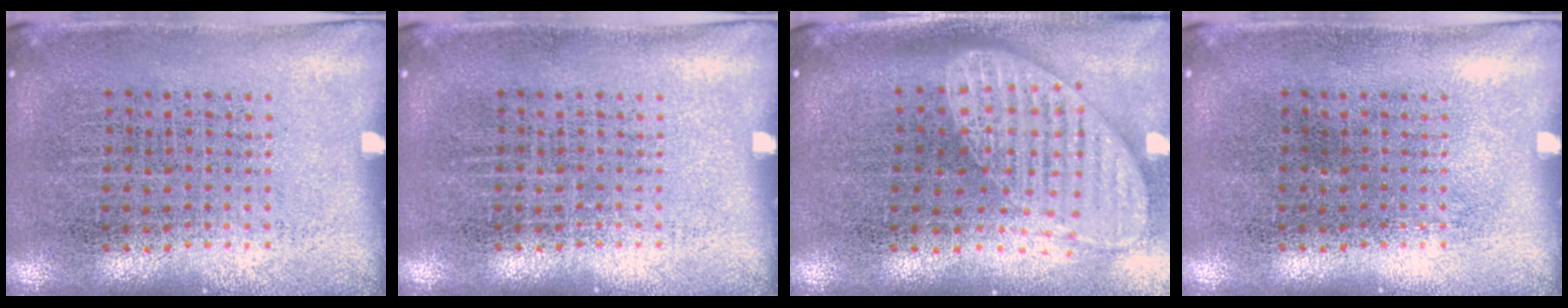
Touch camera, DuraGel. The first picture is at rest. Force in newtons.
{"total": 0.0}
{"total": 2.0, "press": 1.5, "slide": 1.2}
{"total": 0.0}